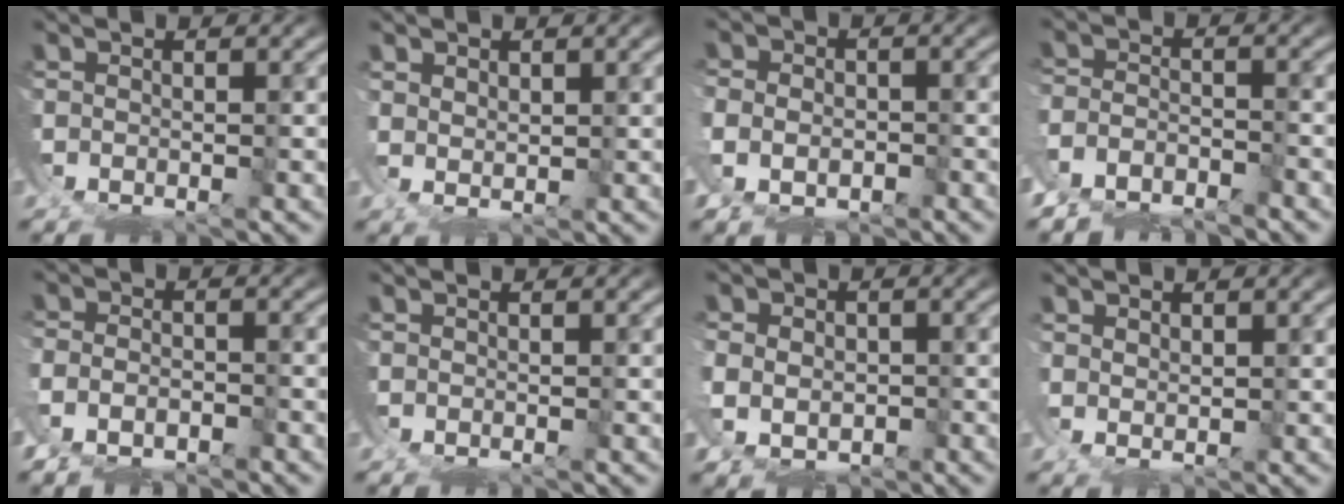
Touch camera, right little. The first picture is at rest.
{"total": 2.1, "force": [1.8, 0.0, 1.0], "torque": [-0.022, -0.006, 0.043]}
{"total": 3.4, "force": [-1.1, 2.1, 2.4], "torque": [-0.057, -0.024, -0.005]}
{"total": 4.9, "force": [-3.6, 2.9, 1.8], "torque": [-0.038, -0.018, -0.060]}
{"total": 3.2, "force": [-2.0, 1.5, 2.0], "torque": [-0.043, -0.014, -0.027]}
{"total": 0.0}
{"total": 4.5, "force": [-0.4, 3.4, 2.9], "torque": [-0.065, -0.027, 0.008]}
{"total": 1.9, "force": [1.7, -0.3, 0.7], "torque": [-0.014, -0.003, 0.040]}